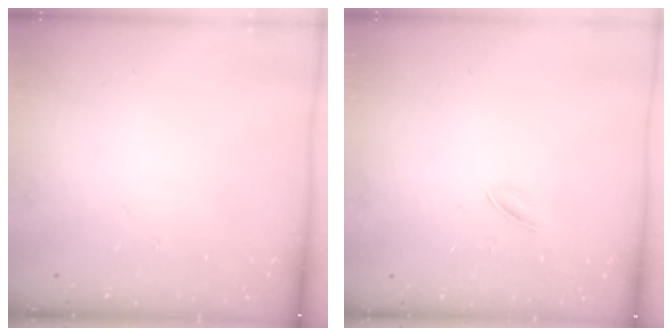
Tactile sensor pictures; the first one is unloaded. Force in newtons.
{"total": 2.3, "press": 2.2, "slide": 0.7}